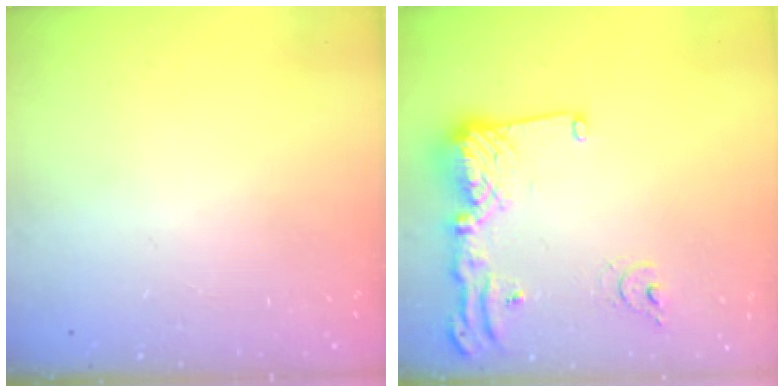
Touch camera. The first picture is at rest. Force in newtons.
{"total": 15.0, "press": 14.9, "slide": 1.6}